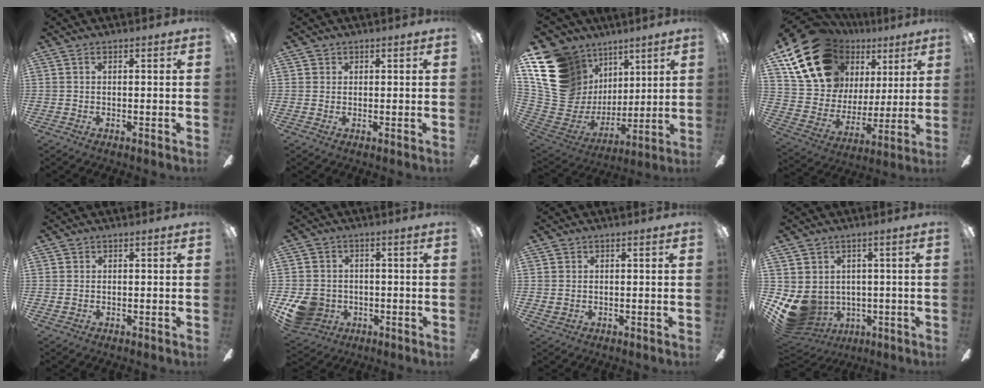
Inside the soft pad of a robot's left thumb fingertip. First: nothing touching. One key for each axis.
{"total": 1.0, "fx": 0.6, "fy": 0.9, "fz": 0.0, "tx": -0.001, "ty": 0.003, "tz": 0.011}
{"total": 20.3, "fx": 8.4, "fy": 16.2, "fz": 8.8, "tx": -0.205, "ty": -0.061, "tz": 0.181}
{"total": 22.6, "fx": 13.5, "fy": 14.7, "fz": 10.6, "tx": -0.221, "ty": -0.076, "tz": 0.258}
{"total": 0.7, "fx": 0.0, "fy": 0.7, "fz": 0.0, "tx": -0.001, "ty": 0.004, "tz": -0.001}
{"total": 9.9, "fx": -3.3, "fy": 8.5, "fz": 4.0, "tx": -0.094, "ty": 0.018, "tz": -0.059}
{"total": 1.3, "fx": 0.4, "fy": 1.2, "fz": 0.1, "tx": -0.004, "ty": 0.003, "tz": 0.005}
{"total": 9.6, "fx": -2.0, "fy": 8.7, "fz": 3.7, "tx": -0.110, "ty": -0.004, "tz": -0.026}